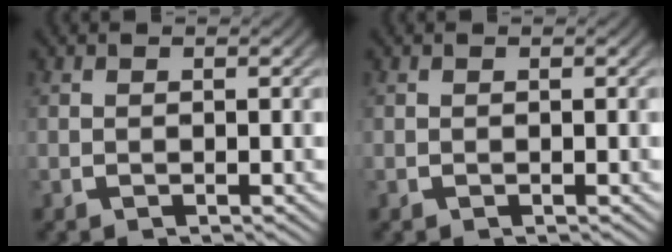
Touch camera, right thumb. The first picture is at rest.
{"total": 0.0}